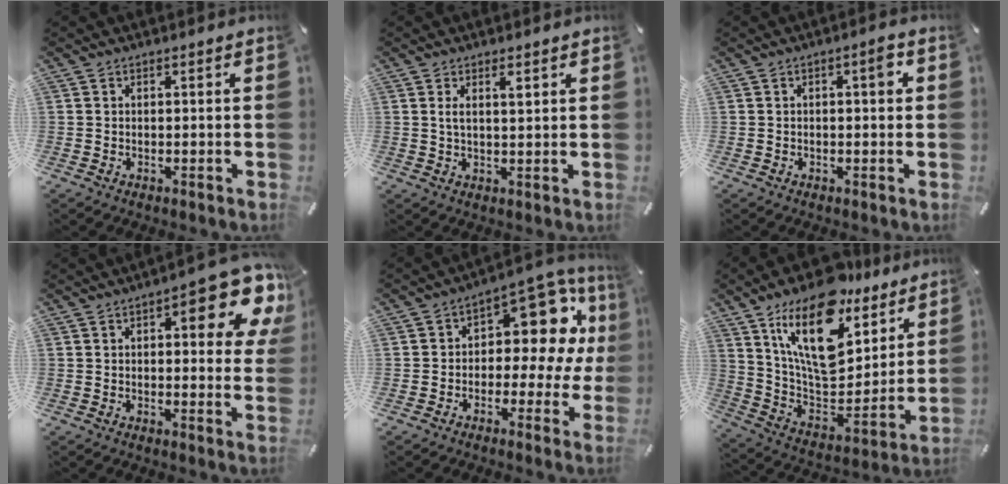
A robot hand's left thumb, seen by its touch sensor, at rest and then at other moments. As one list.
[{"total": 3.1, "force": [1.5, 0.5, 2.6], "torque": [-0.048, -0.002, 0.022]}, {"total": 3.6, "force": [0.6, 1.2, 3.4], "torque": [-0.042, 0.003, 0.000]}, {"total": 15.0, "force": [6.7, 5.5, 12.3], "torque": [-0.145, -0.045, 0.104]}, {"total": 13.8, "force": [4.2, 8.1, 10.4], "torque": [-0.135, -0.035, 0.067]}, {"total": 22.6, "force": [14.0, 10.9, 14.0], "torque": [-0.263, -0.095, 0.243]}]